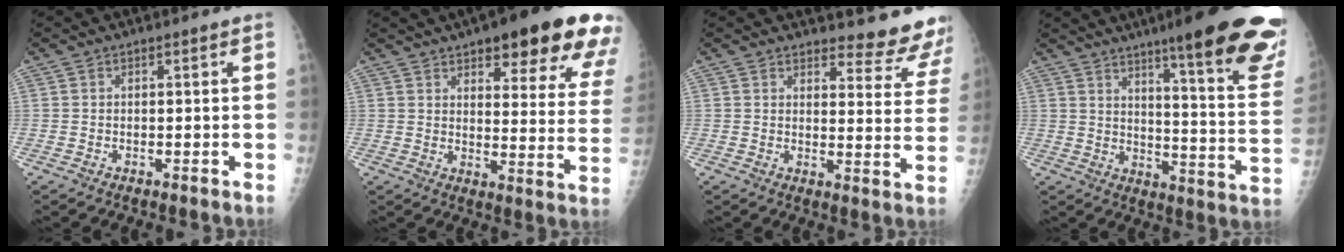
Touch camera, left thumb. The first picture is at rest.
{"total": 23.3, "force": [14.6, 6.4, 17.1], "torque": [-0.181, -0.049, 0.175]}
{"total": 10.9, "force": [10.7, 2.2, 0.9], "torque": [0.026, -0.109, 0.105]}
{"total": 25.6, "force": [16.8, 3.2, 19.0], "torque": [-0.218, -0.084, 0.223]}